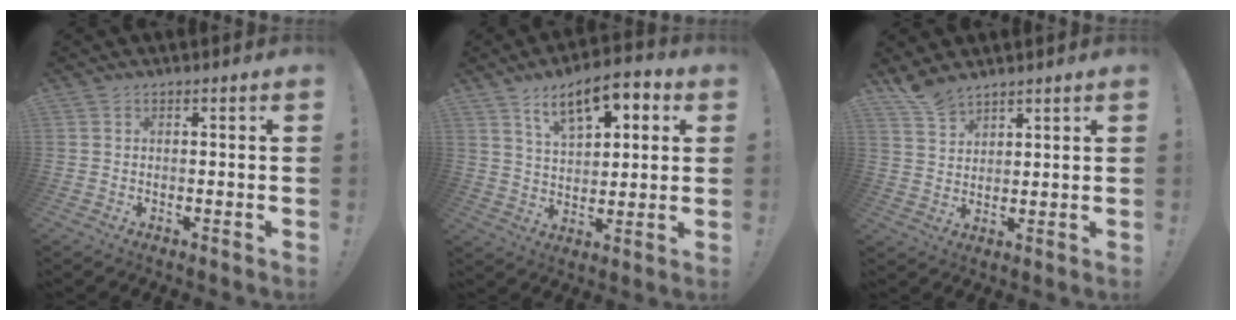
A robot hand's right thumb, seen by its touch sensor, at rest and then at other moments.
{"total": 12.3, "force": [6.8, 6.0, 8.3], "torque": [-0.133, -0.025, 0.119]}
{"total": 5.9, "force": [5.3, 2.1, 1.8], "torque": [-0.025, -0.034, 0.099]}